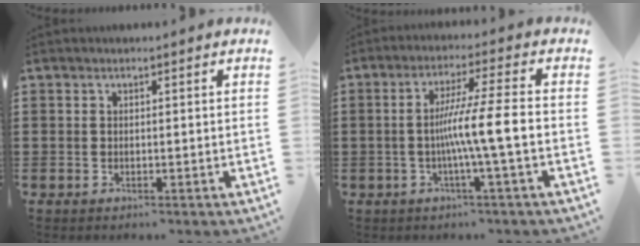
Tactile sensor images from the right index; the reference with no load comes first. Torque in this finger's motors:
{"motor_torque": [1.54, -0.60, 0.34, 0.21]}